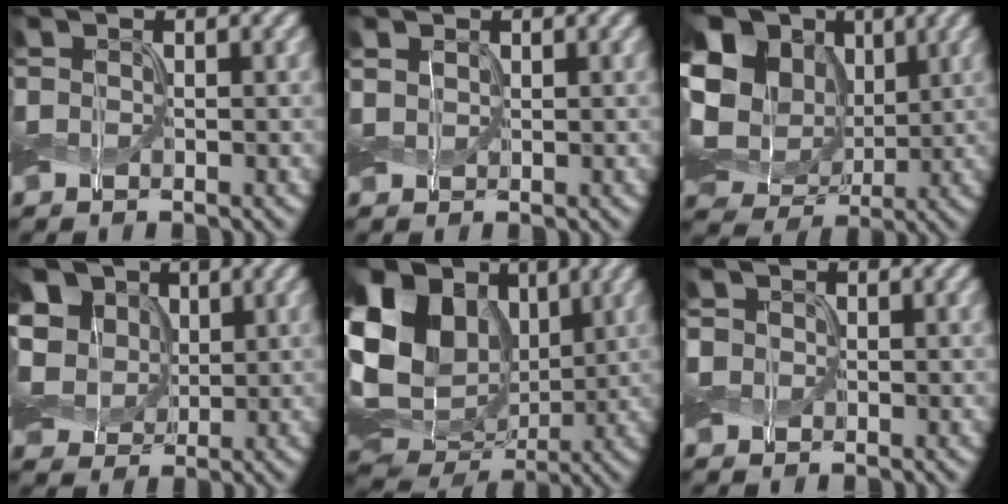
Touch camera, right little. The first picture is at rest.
{"total": 1.0, "force": [0.5, 0.7, 0.4], "torque": [-0.013, 0.001, 0.009]}
{"total": 17.3, "force": [4.4, 13.9, 9.3], "torque": [-0.236, 0.032, 0.074]}
{"total": 9.8, "force": [3.1, 7.9, 4.9], "torque": [-0.127, 0.026, 0.049]}
{"total": 19.1, "force": [4.9, 14.1, 11.9], "torque": [-0.266, 0.044, 0.086]}
{"total": 0.9, "force": [0.0, 0.9, 0.2], "torque": [-0.005, 0.000, -0.002]}